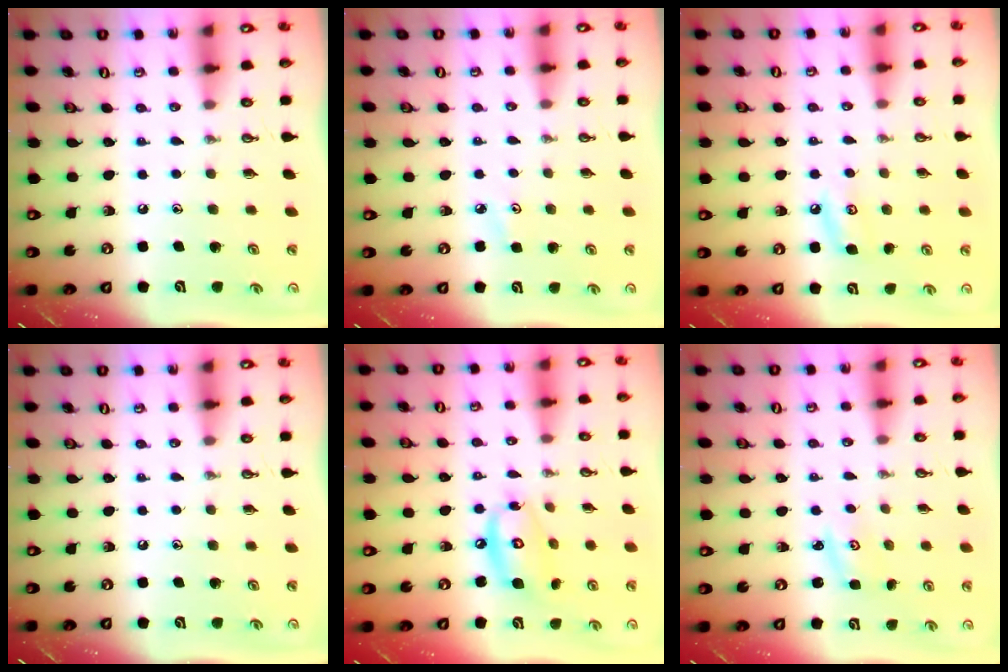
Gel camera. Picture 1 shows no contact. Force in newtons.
{"total": 2.9, "press": 2.9, "slide": 0.3}
{"total": 6.0, "press": 6.0, "slide": 0.5}
{"total": 0.0}
{"total": 11.9, "press": 11.9, "slide": 0.8}
{"total": 3.0, "press": 2.9, "slide": 0.4}